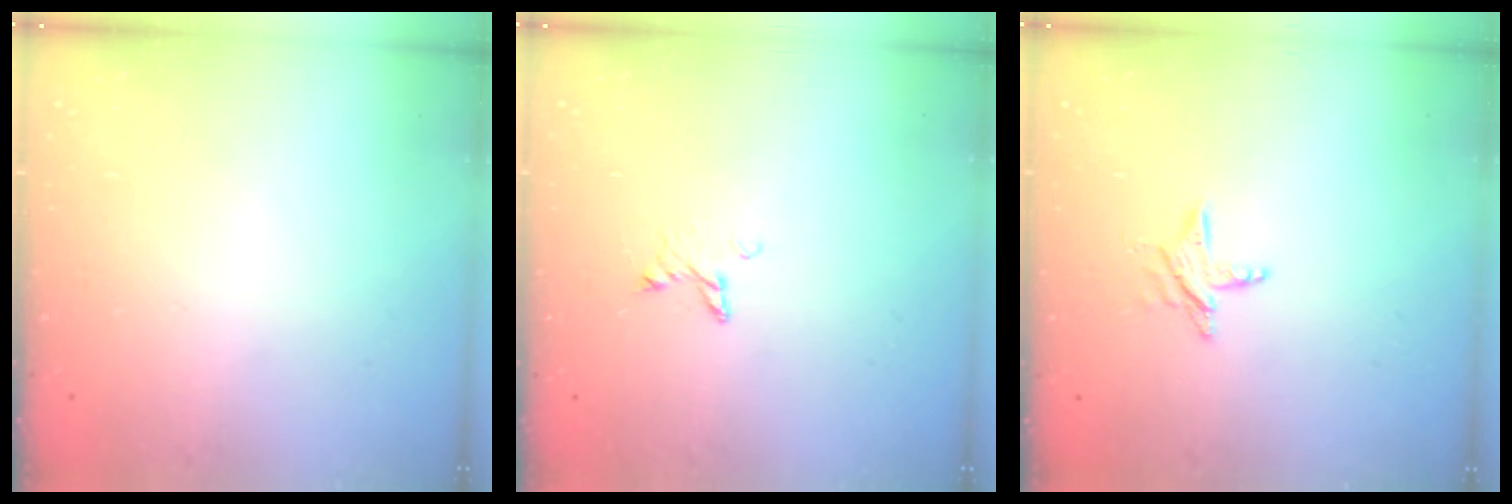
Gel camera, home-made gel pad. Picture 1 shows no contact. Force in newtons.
{"total": 3.6, "press": 3.5, "slide": 0.4}
{"total": 4.5, "press": 4.5, "slide": 0.4}